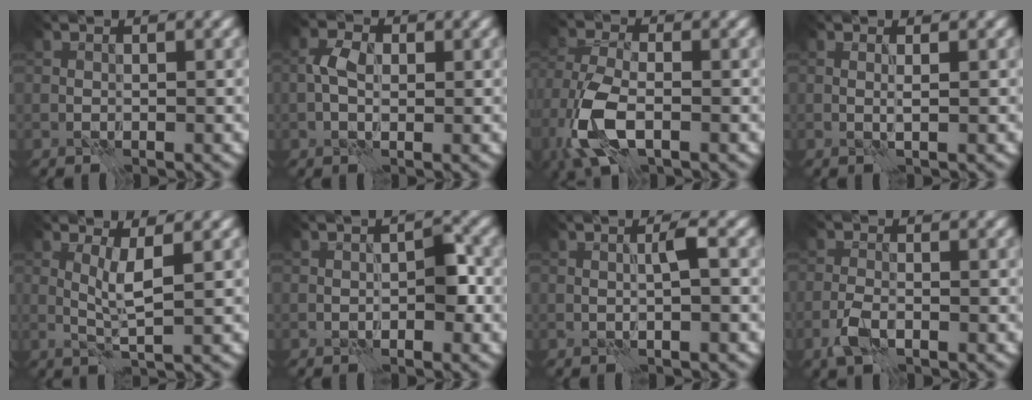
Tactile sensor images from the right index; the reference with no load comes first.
{"total": 2.2, "force": [0.2, 1.4, 1.7], "torque": [-0.035, 0.009, -0.004]}
{"total": 7.0, "force": [-2.9, 3.6, 5.3], "torque": [-0.132, -0.012, -0.064]}
{"total": 0.7, "force": [0.2, -0.5, 0.4], "torque": [-0.006, 0.004, 0.000]}
{"total": 2.4, "force": [1.1, -0.6, 2.0], "torque": [-0.041, -0.002, 0.025]}
{"total": 1.8, "force": [-0.2, 0.6, 1.7], "torque": [-0.018, 0.007, -0.002]}
{"total": 1.5, "force": [0.7, -0.8, 1.1], "torque": [-0.017, 0.006, 0.011]}
{"total": 2.3, "force": [-1.5, 0.7, 1.6], "torque": [-0.038, -0.001, -0.035]}